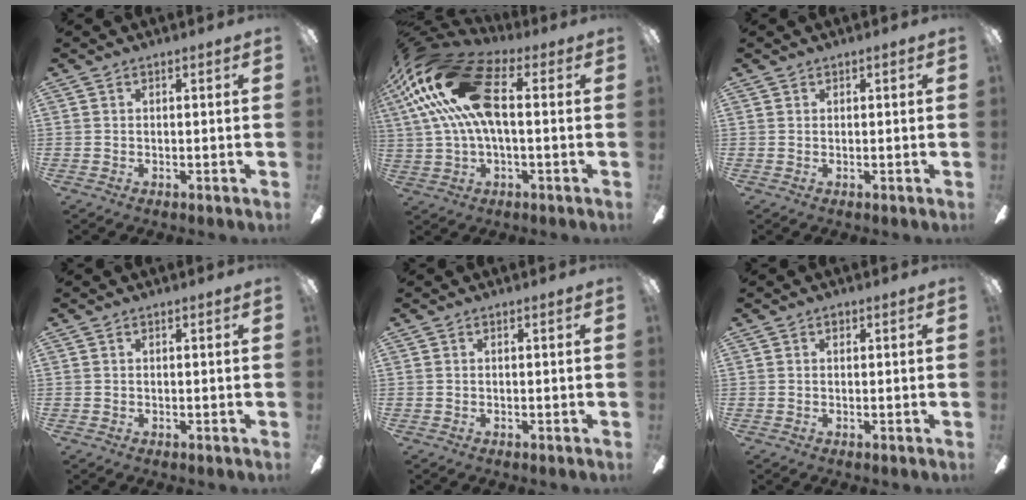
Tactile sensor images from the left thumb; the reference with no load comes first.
{"total": 23.8, "force": [5.0, 12.0, 20.0], "torque": [-0.406, 0.014, 0.086]}
{"total": 0.6, "force": [0.5, 0.2, -0.1], "torque": [0.001, 0.001, 0.009]}
{"total": 0.0}
{"total": 0.0}
{"total": 0.6, "force": [0.2, 0.4, 0.3], "torque": [-0.007, 0.003, 0.004]}